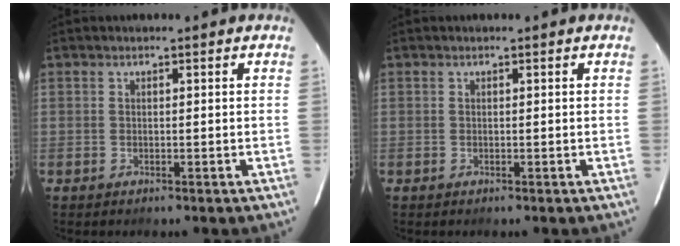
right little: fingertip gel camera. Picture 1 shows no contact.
{"total": 0.0}